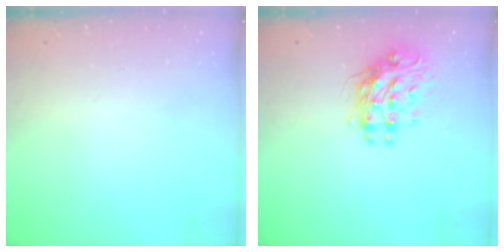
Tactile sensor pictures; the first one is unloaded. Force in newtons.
{"total": 10.7, "press": 10.7, "slide": 0.9}